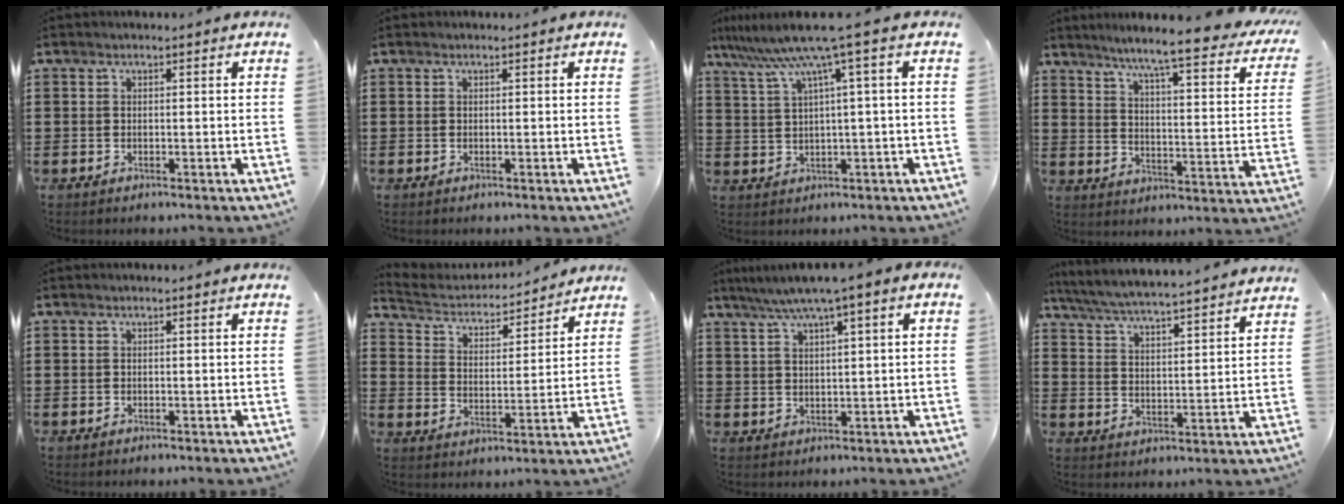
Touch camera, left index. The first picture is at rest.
{"total": 0.0}
{"total": 7.8, "force": [3.6, -0.7, 6.9], "torque": [-0.149, -0.023, 0.055]}
{"total": 6.6, "force": [5.5, -0.7, 3.7], "torque": [-0.088, -0.046, 0.081]}
{"total": 0.0}
{"total": 3.5, "force": [3.4, 0.8, 0.6], "torque": [-0.034, -0.029, 0.050]}
{"total": 4.3, "force": [2.4, 0.0, 3.6], "torque": [-0.073, -0.003, 0.039]}
{"total": 5.3, "force": [5.1, -0.7, 1.4], "torque": [-0.050, -0.040, 0.083]}